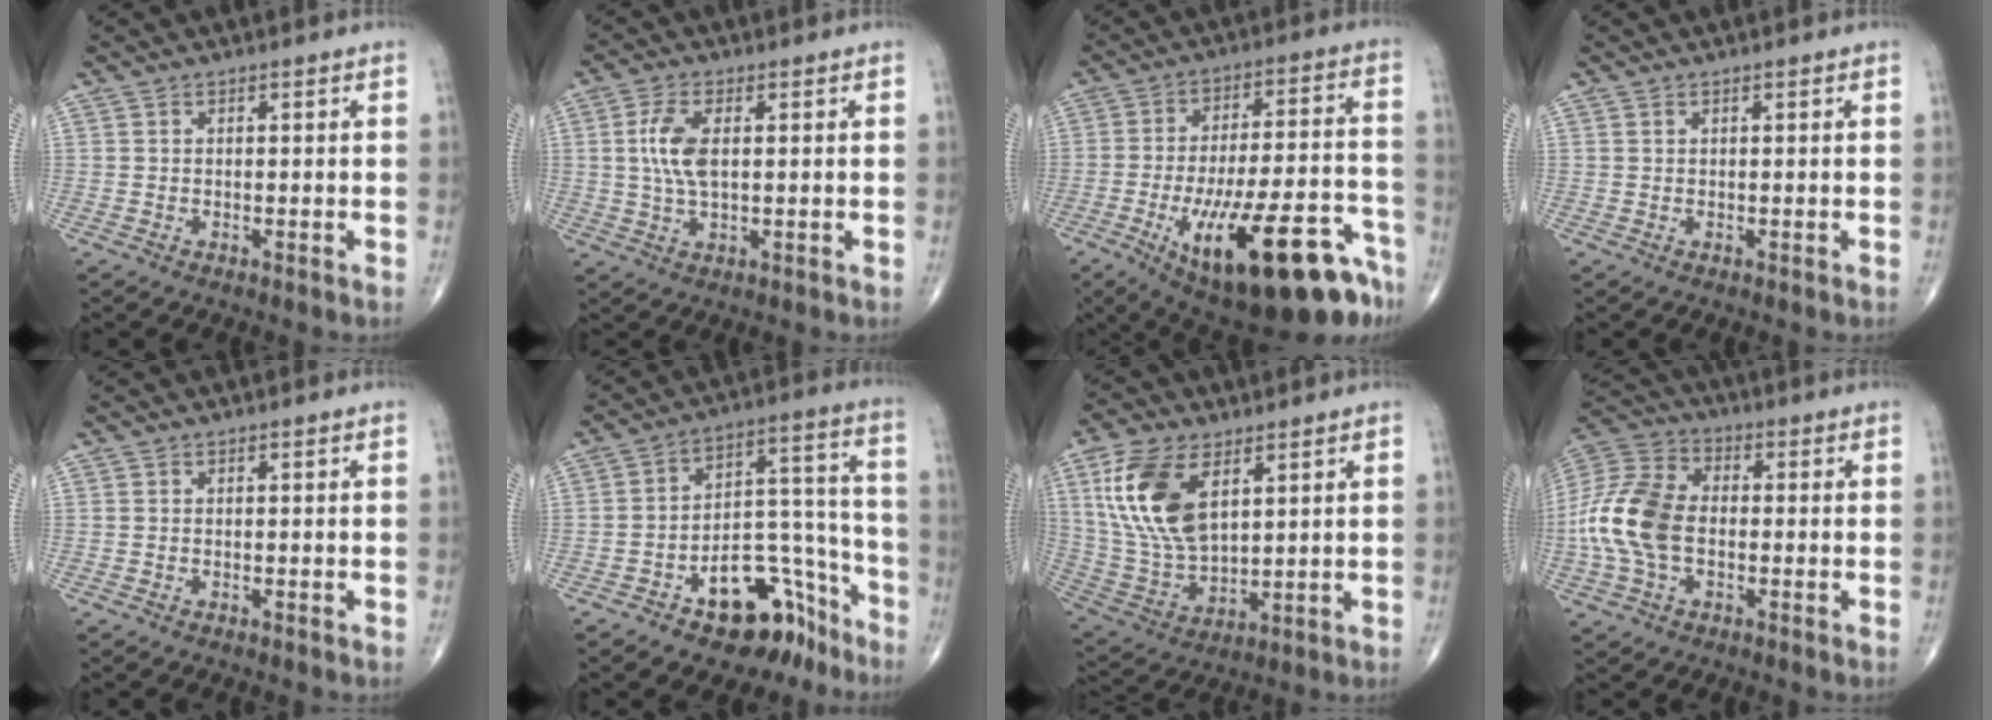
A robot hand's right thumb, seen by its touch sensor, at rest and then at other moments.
{"total": 6.7, "force": [1.0, 3.1, 5.8], "torque": [-0.131, 0.001, 0.017]}
{"total": 26.6, "force": [-14.0, 8.2, 21.0], "torque": [-0.268, 0.062, -0.200]}
{"total": 0.0}
{"total": 0.0}
{"total": 16.5, "force": [-9.8, 8.8, 10.0], "torque": [-0.085, 0.107, -0.141]}
{"total": 16.2, "force": [6.2, 8.6, 12.3], "torque": [-0.241, -0.021, 0.130]}
{"total": 14.8, "force": [-1.8, 9.4, 11.3], "torque": [-0.245, 0.030, -0.037]}